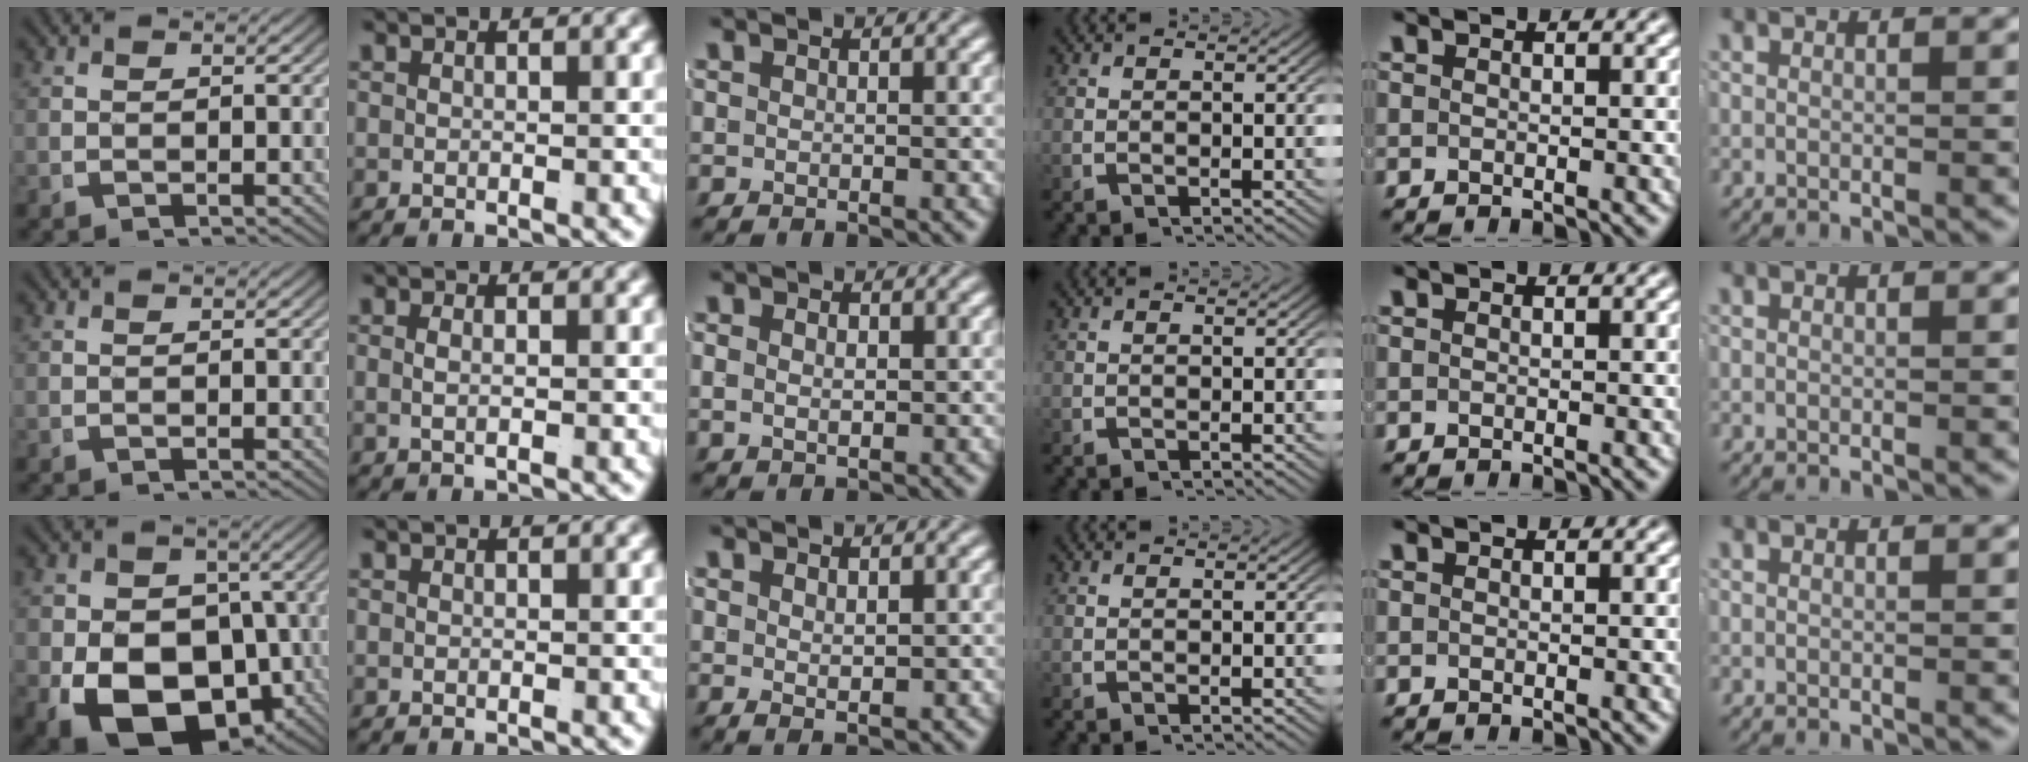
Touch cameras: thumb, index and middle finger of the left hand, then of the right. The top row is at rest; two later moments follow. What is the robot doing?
{"motion": "lift_and_place", "object": "shorts"}